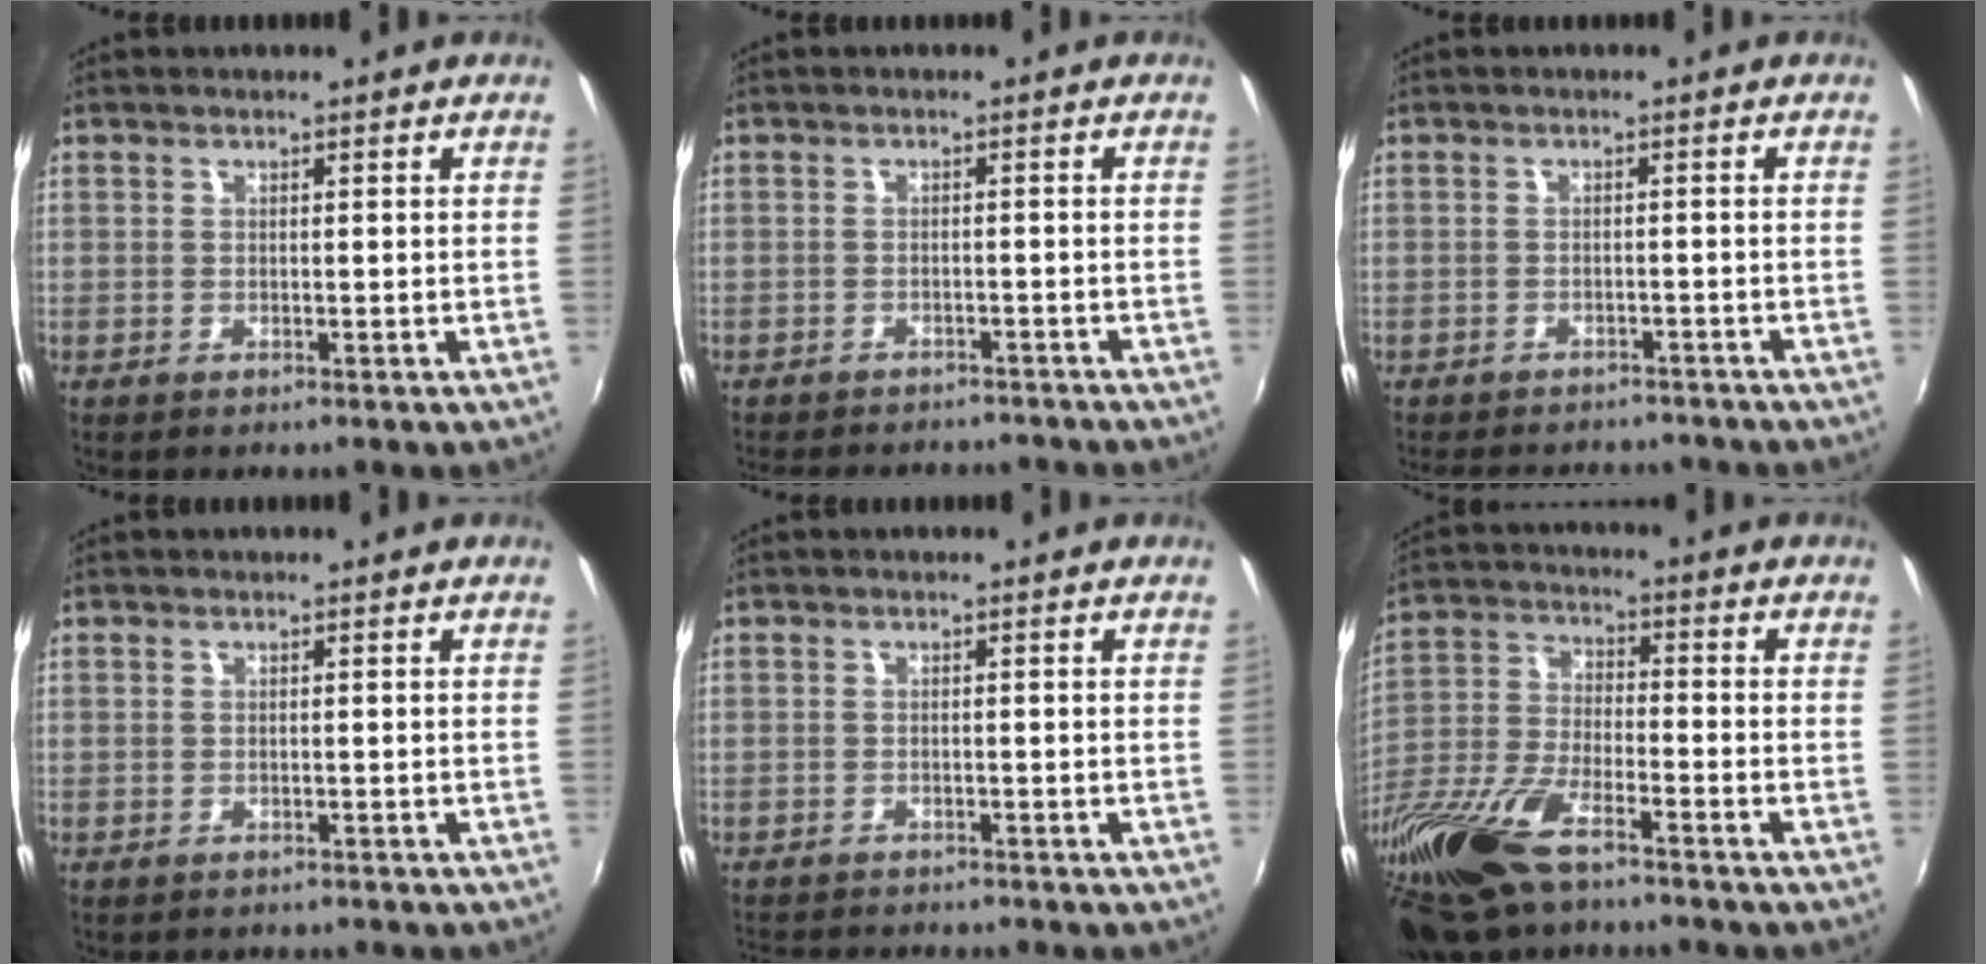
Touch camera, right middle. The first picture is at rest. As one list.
[{"total": 9.6, "force": [-8.5, 3.0, 3.2], "torque": [-0.076, -0.014, -0.118]}, {"total": 9.8, "force": [-8.6, 3.4, 3.2], "torque": [-0.075, -0.010, -0.118]}, {"total": 1.0, "force": [-0.9, 0.5, 0.2], "torque": [-0.009, -0.003, -0.011]}, {"total": 4.9, "force": [-4.6, 0.9, 1.2], "torque": [-0.037, -0.015, -0.075]}, {"total": 21.9, "force": [-15.5, 7.3, 13.6], "torque": [-0.307, -0.047, -0.293]}]